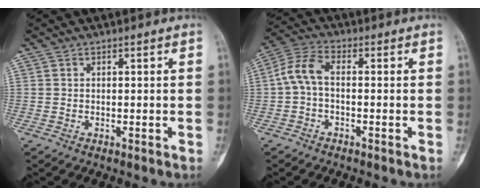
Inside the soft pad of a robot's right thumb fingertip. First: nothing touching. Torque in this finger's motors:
{"motor_torque": [0.77, 0.65, 0.20, -0.43, 0.01]}